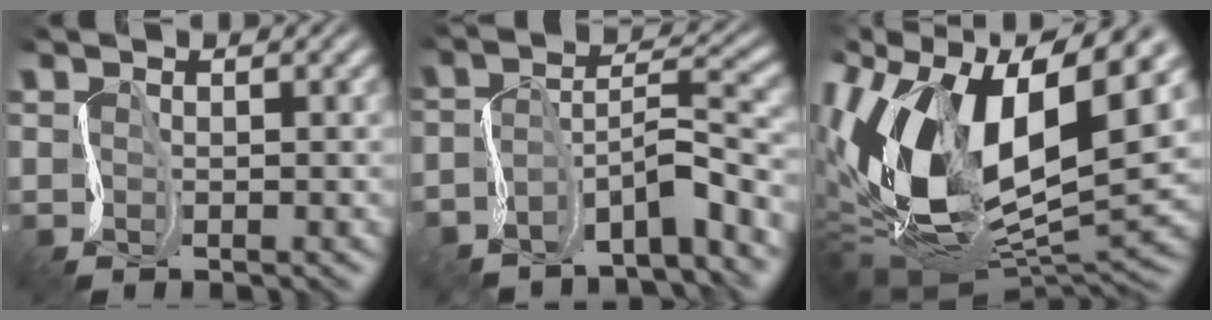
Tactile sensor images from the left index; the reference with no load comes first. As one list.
[{"total": 5.8, "force": [-4.6, 1.0, 3.4], "torque": [-0.056, 0.011, -0.094]}, {"total": 16.2, "force": [1.2, 9.5, 13.1], "torque": [-0.282, 0.011, 0.013]}]